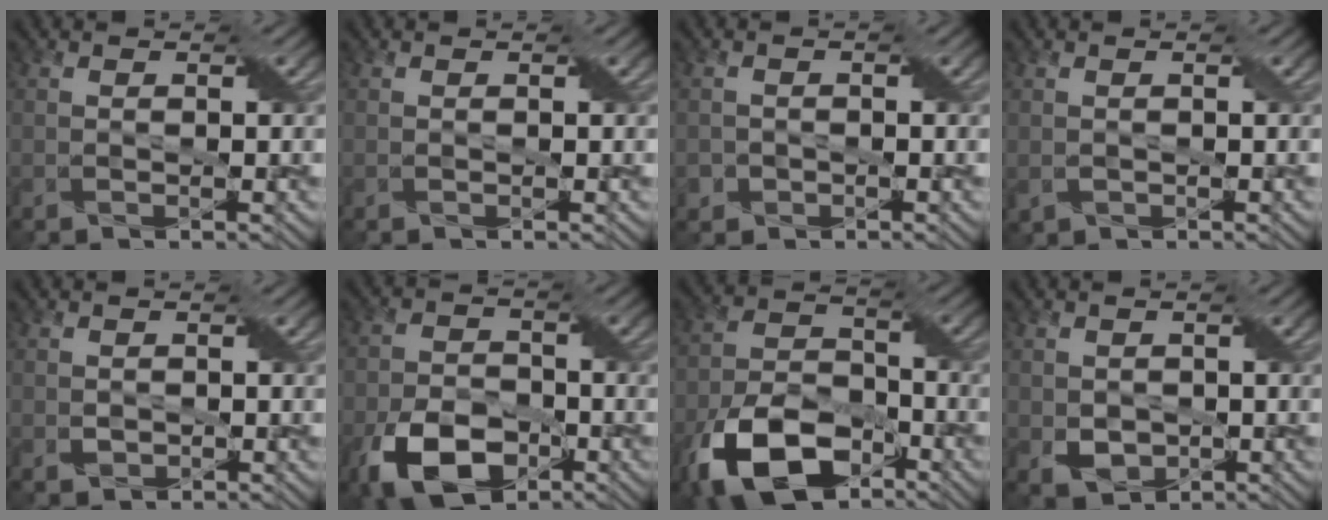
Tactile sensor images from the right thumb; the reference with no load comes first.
{"total": 0.0}
{"total": 1.6, "force": [-0.7, 1.4, 0.0], "torque": [0.000, -0.004, -0.013]}
{"total": 0.7, "force": [0.0, 0.7, 0.2], "torque": [-0.012, -0.003, 0.004]}
{"total": 1.1, "force": [0.0, 1.1, 0.3], "torque": [-0.013, -0.003, 0.004]}
{"total": 9.3, "force": [-4.8, 5.9, 5.4], "torque": [-0.115, -0.015, -0.085]}
{"total": 13.6, "force": [-7.9, 7.7, 8.0], "torque": [-0.176, -0.019, -0.151]}
{"total": 3.0, "force": [-0.1, 2.6, 1.4], "torque": [-0.039, -0.012, 0.003]}